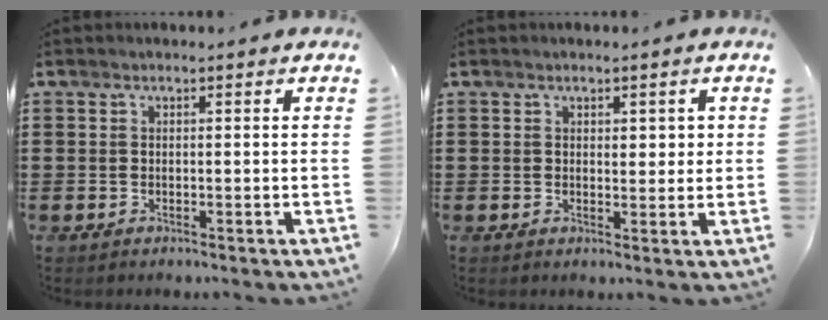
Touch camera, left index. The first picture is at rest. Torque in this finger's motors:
{"motor_torque": [0.54, 0.22, 0.04, 0.01]}